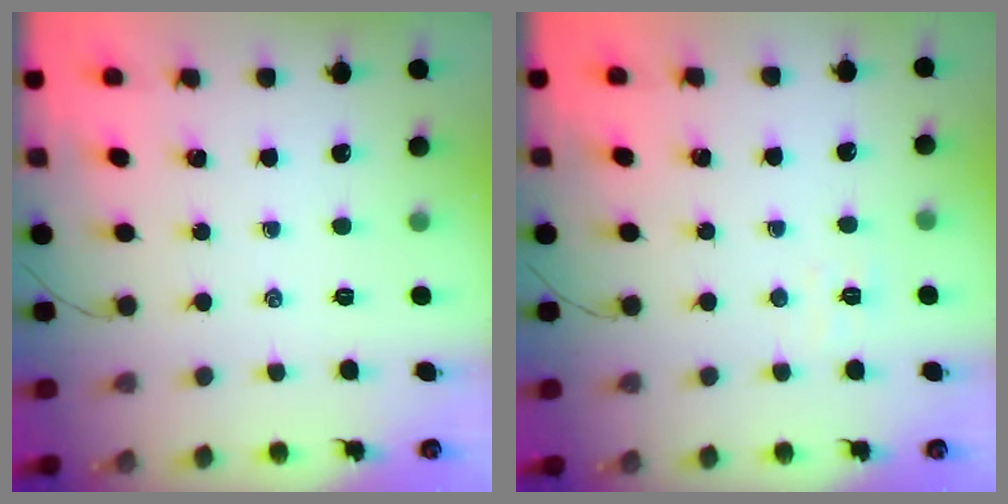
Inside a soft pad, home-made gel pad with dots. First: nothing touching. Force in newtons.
{"total": 3.6, "press": 3.5, "slide": 1.0}